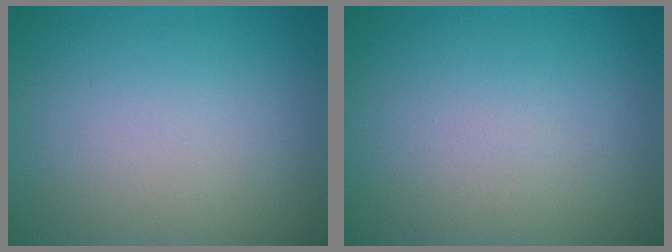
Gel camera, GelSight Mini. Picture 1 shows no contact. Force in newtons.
{"total": 0.0}